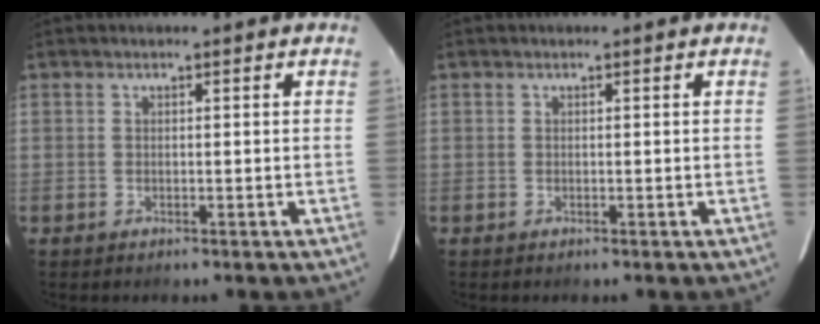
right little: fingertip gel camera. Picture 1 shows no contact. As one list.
[{"total": 0.0}]